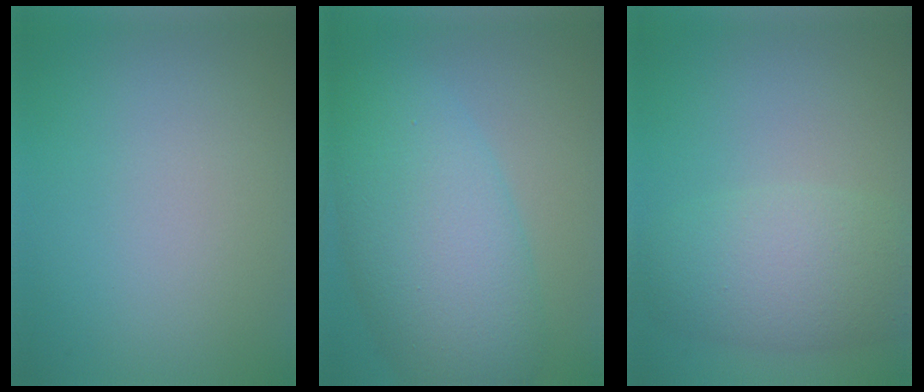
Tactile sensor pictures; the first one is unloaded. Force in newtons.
{"total": 10.0, "press": 10.0, "slide": 0.2}
{"total": 5.7, "press": 5.6, "slide": 0.6}